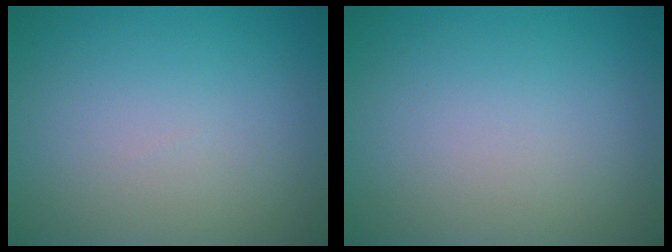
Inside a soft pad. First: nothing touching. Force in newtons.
{"total": 0.0}